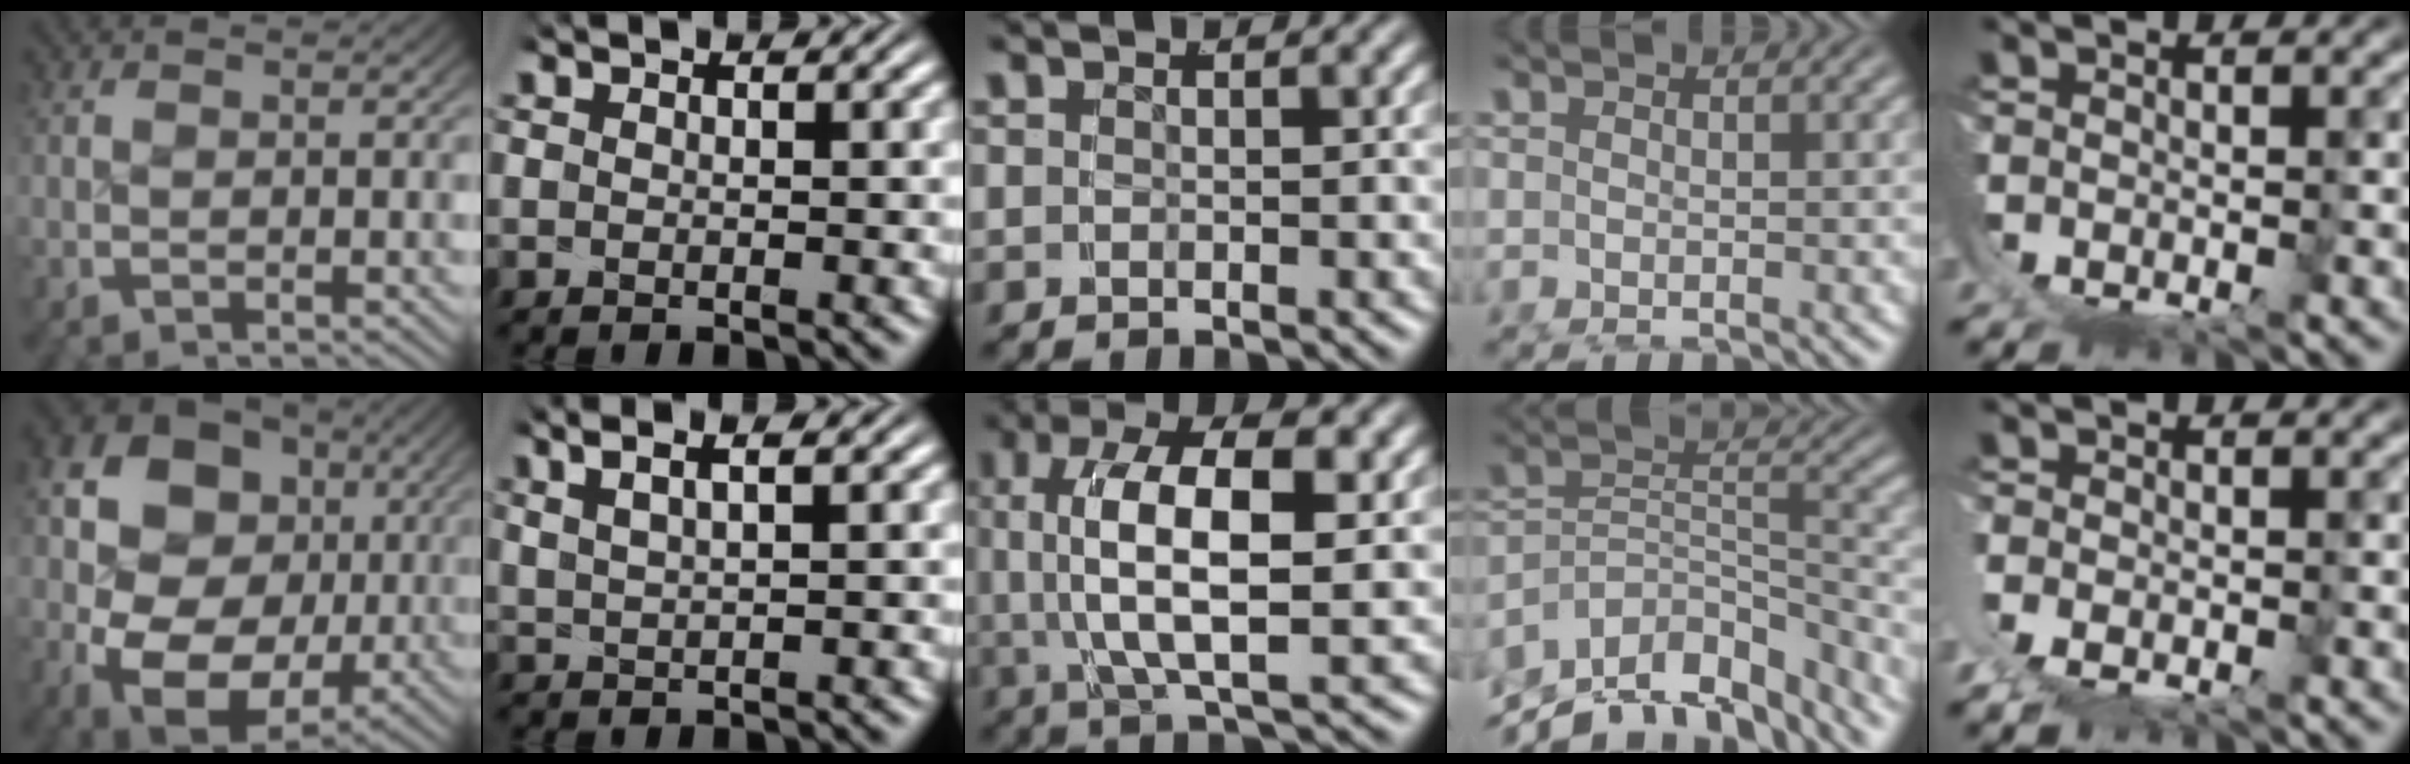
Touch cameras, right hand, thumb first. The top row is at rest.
{"thumb": {"total": 17.7, "force": [-1.4, 14.1, 10.6], "torque": [-0.239, -0.051, -0.020]}, "index": {"total": 4.4, "force": [2.6, 2.2, 2.9], "torque": [-0.054, 0.017, 0.038]}, "middle": {"total": 8.0, "force": [1.3, 3.1, 7.2], "torque": [-0.132, 0.003, 0.023]}, "ring": {"total": 11.2, "force": [-6.6, 6.4, 6.4], "torque": [-0.093, -0.039, -0.090]}, "little": {"total": 1.1, "force": [-0.1, 0.0, 1.1], "torque": [-0.017, -0.004, 0.003]}}